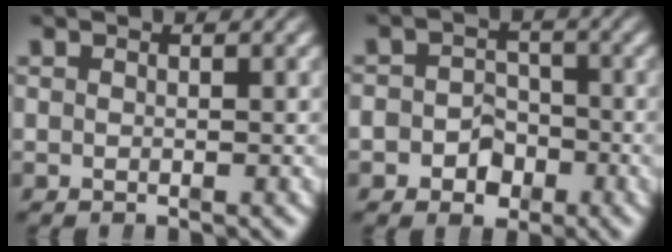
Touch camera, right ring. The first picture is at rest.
{"total": 4.9, "force": [-2.0, 4.2, 1.8], "torque": [-0.019, -0.014, -0.035]}